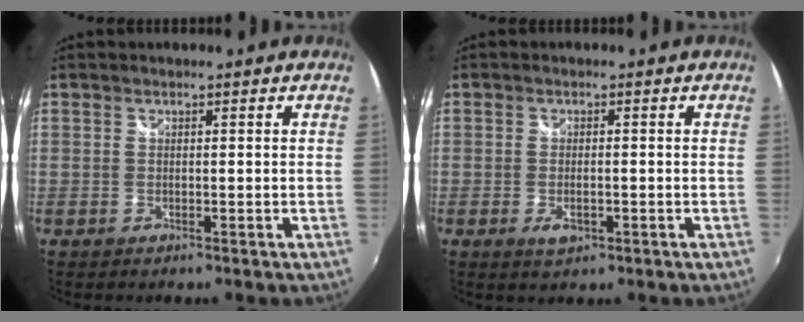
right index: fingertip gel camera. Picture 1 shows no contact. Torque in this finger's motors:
{"motor_torque": [0.06, 0.07, 0.07, 0.02]}